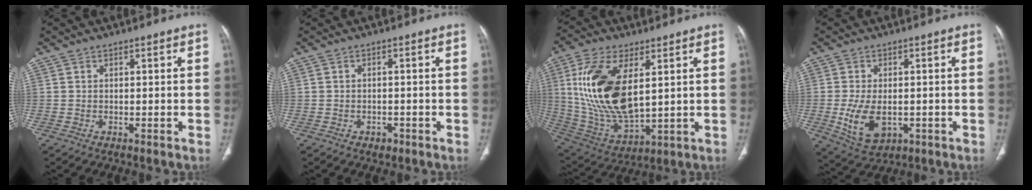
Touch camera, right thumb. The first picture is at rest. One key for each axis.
{"total": 1.7, "fx": -0.9, "fy": 1.3, "fz": 0.6, "tx": -0.007, "ty": 0.004, "tz": -0.010}
{"total": 20.2, "fx": 4.7, "fy": 9.8, "fz": 17.1, "tx": -0.340, "ty": -0.025, "tz": 0.099}
{"total": 9.0, "fx": -1.7, "fy": 5.5, "fz": 7.0, "tx": -0.126, "ty": -0.006, "tz": -0.014}